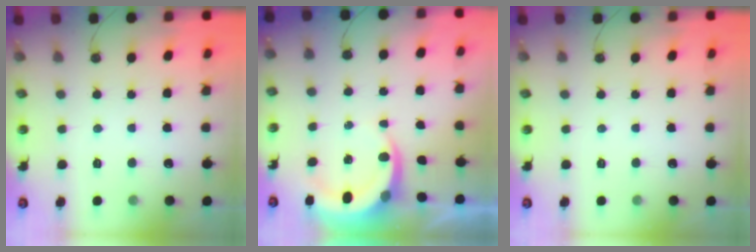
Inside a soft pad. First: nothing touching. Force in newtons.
{"total": 5.6, "press": 5.6, "slide": 0.4}
{"total": 0.0}